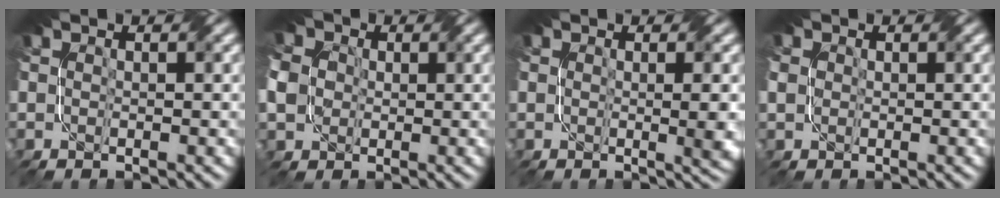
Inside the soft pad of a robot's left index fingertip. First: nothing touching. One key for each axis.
{"total": 6.0, "fx": 0.5, "fy": 5.1, "fz": 3.2, "tx": -0.087, "ty": 0.018, "tz": 0.003}
{"total": 2.4, "fx": 0.2, "fy": 0.7, "fz": 2.3, "tx": -0.032, "ty": -0.004, "tz": 0.007}
{"total": 1.7, "fx": 0.5, "fy": 1.5, "fz": 0.6, "tx": -0.019, "ty": 0.004, "tz": 0.005}